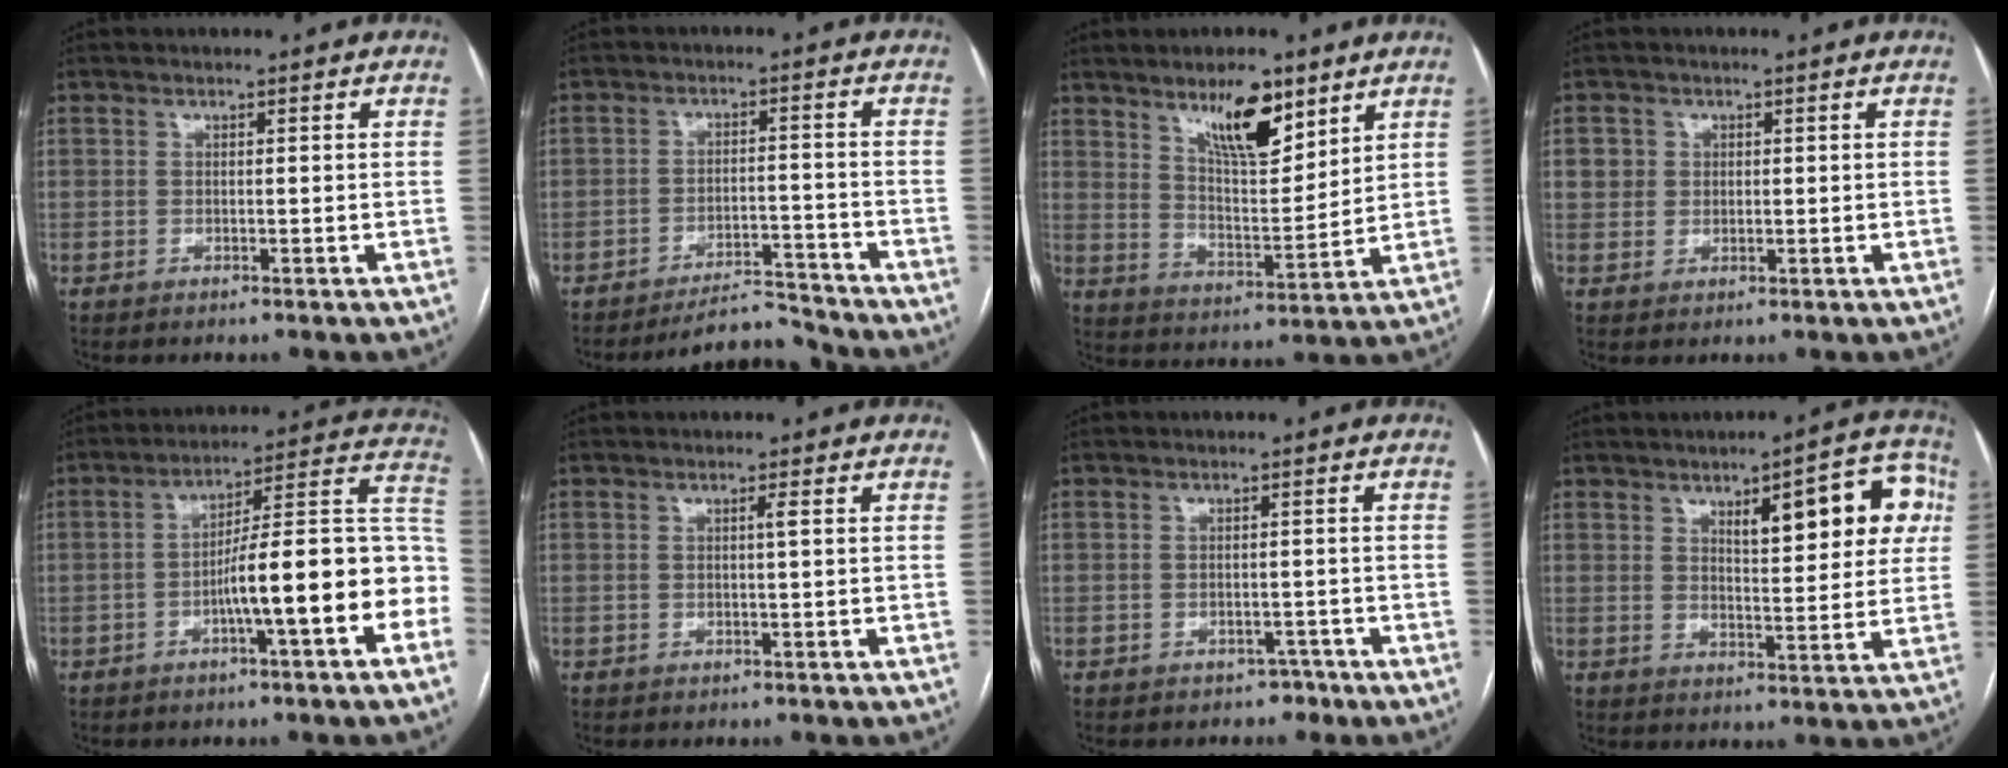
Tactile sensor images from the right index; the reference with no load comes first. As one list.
[{"total": 5.7, "force": [-5.7, 0.4, -0.3], "torque": [0.012, 0.017, -0.091]}, {"total": 10.7, "force": [7.0, 3.2, 7.5], "torque": [-0.127, -0.004, 0.126]}, {"total": 2.7, "force": [0.7, 2.6, 0.4], "torque": [0.002, 0.005, 0.012]}, {"total": 15.5, "force": [-4.8, 1.8, 14.6], "torque": [-0.200, 0.036, -0.069]}, {"total": 0.8, "force": [0.1, -0.2, 0.7], "torque": [-0.011, 0.001, 0.003]}, {"total": 2.3, "force": [-1.6, 1.5, 0.2], "torque": [0.000, 0.010, -0.021]}, {"total": 12.2, "force": [4.4, 3.7, 10.8], "torque": [-0.129, 0.024, 0.057]}]